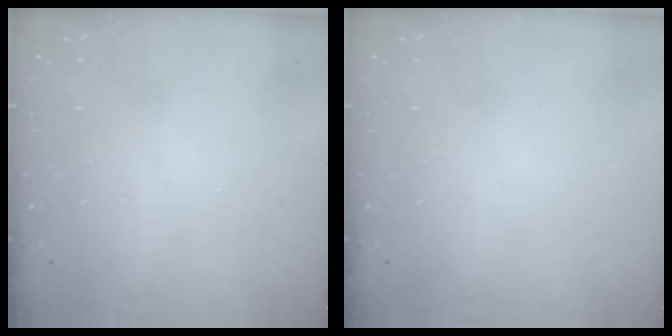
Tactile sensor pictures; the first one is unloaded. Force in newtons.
{"total": 0.0}